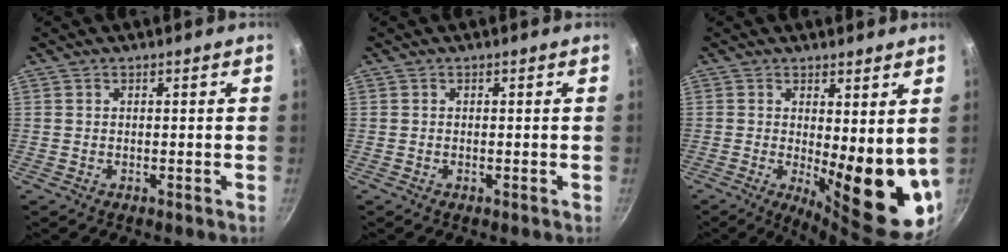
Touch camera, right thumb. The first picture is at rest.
{"total": 0.0}
{"total": 14.3, "force": [0.3, 4.9, 13.5], "torque": [-0.147, -0.037, 0.017]}